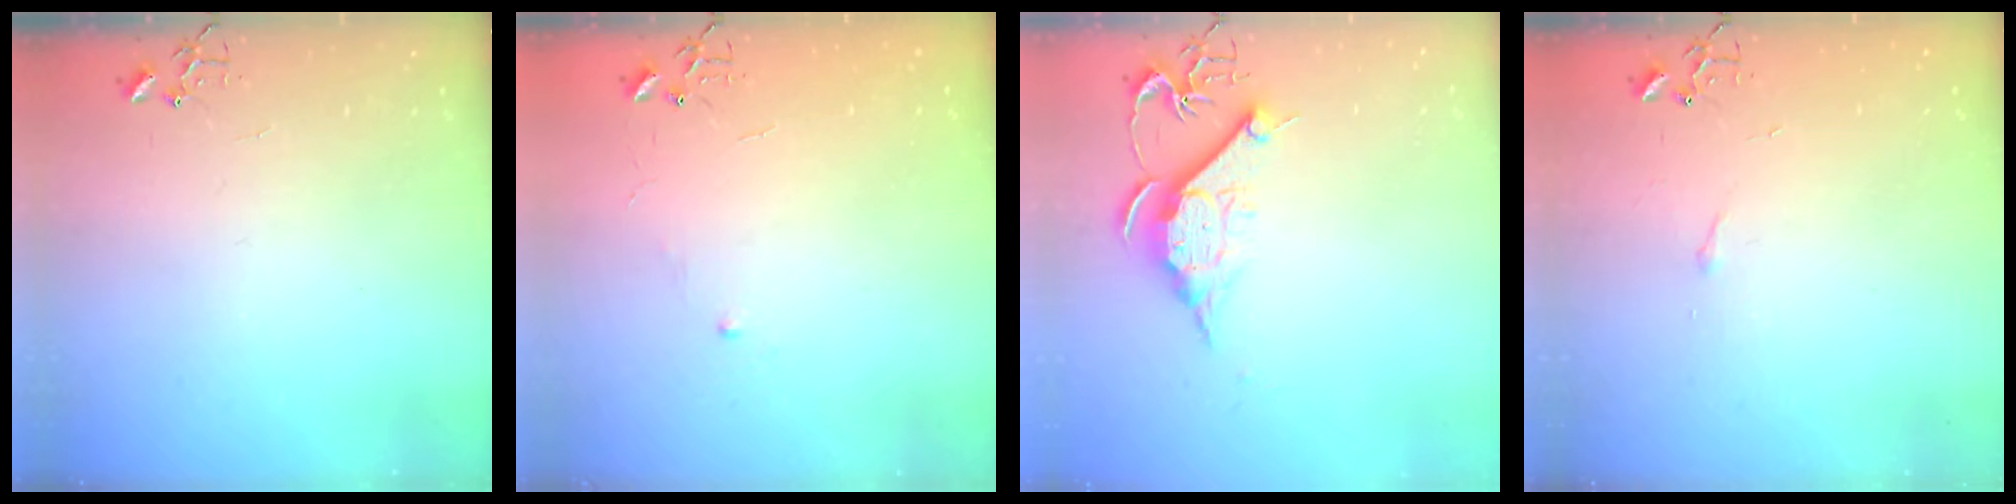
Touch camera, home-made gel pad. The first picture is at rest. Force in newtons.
{"total": 4.4, "press": 4.4, "slide": 0.6}
{"total": 11.7, "press": 11.7, "slide": 0.9}
{"total": 2.9, "press": 2.9, "slide": 0.5}